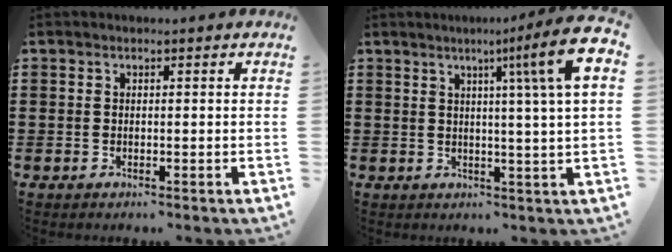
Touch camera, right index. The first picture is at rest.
{"total": 10.1, "force": [3.8, -1.0, 9.3], "torque": [-0.157, -0.021, 0.051]}